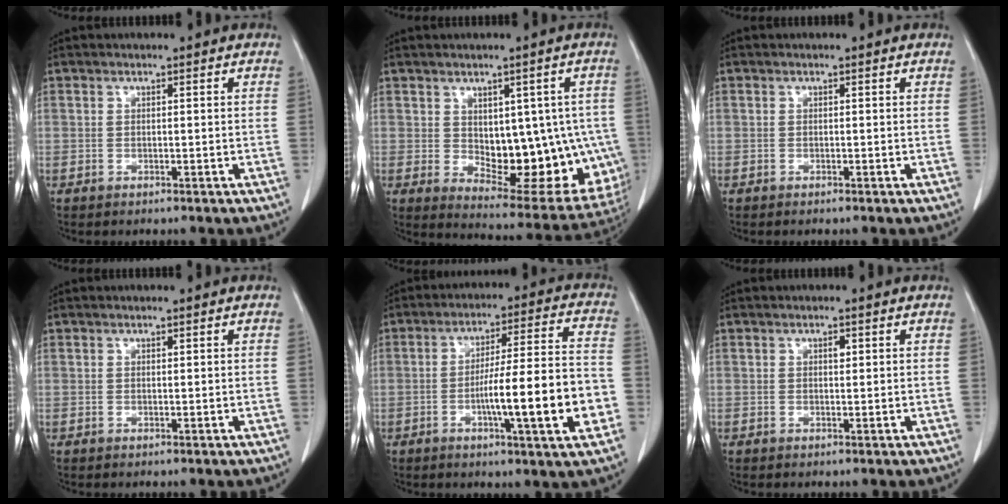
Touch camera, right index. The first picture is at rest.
{"total": 16.7, "force": [-1.3, 8.2, 14.5], "torque": [-0.155, 0.005, 0.011]}
{"total": 0.0}
{"total": 0.0}
{"total": 14.9, "force": [-3.9, 0.6, 14.4], "torque": [-0.225, 0.004, -0.059]}
{"total": 0.9, "force": [0.3, 0.5, 0.7], "torque": [-0.012, 0.000, 0.004]}